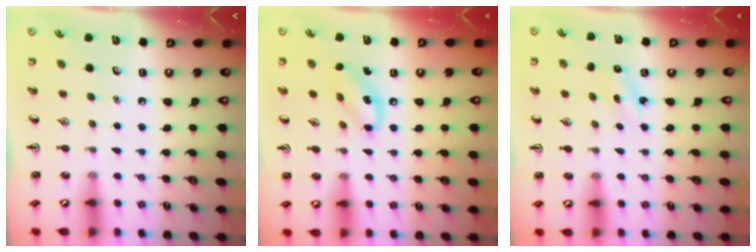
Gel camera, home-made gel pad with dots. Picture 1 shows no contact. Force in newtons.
{"total": 7.4, "press": 7.3, "slide": 1.1}
{"total": 1.8, "press": 1.7, "slide": 0.7}